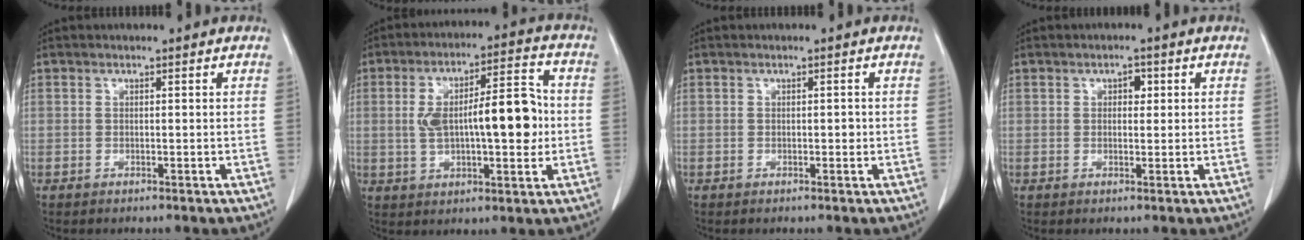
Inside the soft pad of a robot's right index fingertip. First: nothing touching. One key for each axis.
{"total": 14.6, "fx": 0.0, "fy": 4.7, "fz": 13.9, "tx": -0.234, "ty": 0.030, "tz": 0.008}
{"total": 1.1, "fx": -0.2, "fy": 0.6, "fz": 0.8, "tx": -0.016, "ty": 0.006, "tz": -0.001}
{"total": 2.3, "fx": 0.6, "fy": 1.4, "fz": 1.7, "tx": -0.031, "ty": 0.009, "tz": 0.011}